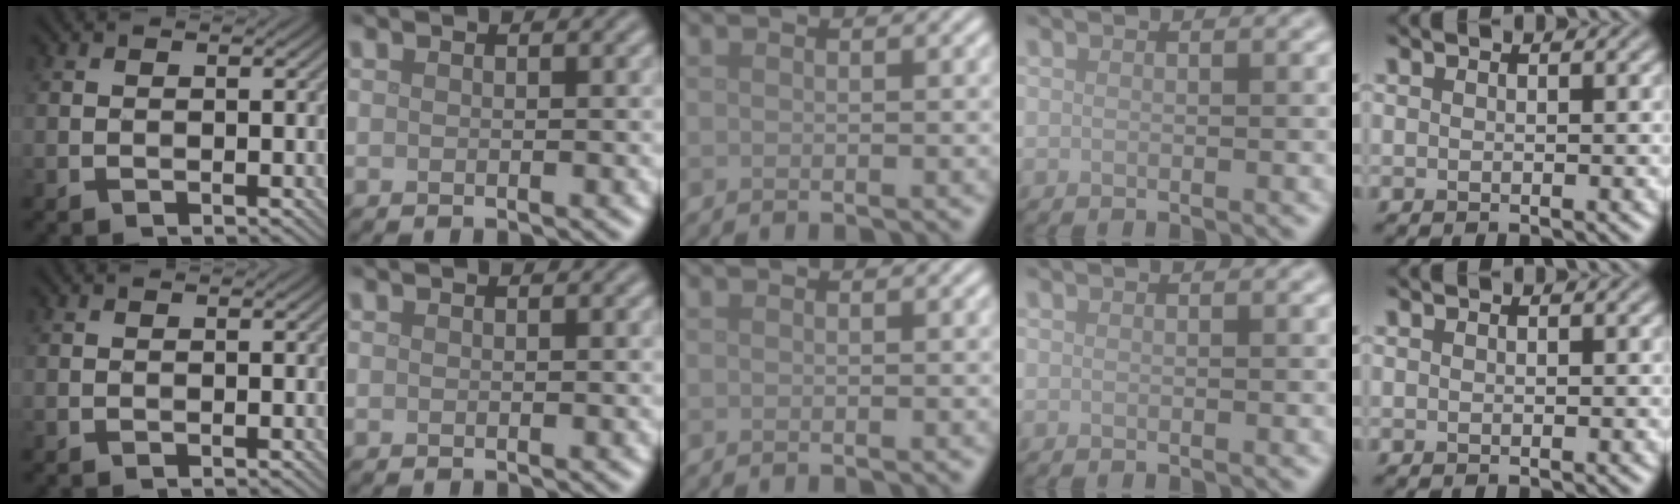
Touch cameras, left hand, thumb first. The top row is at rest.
{}